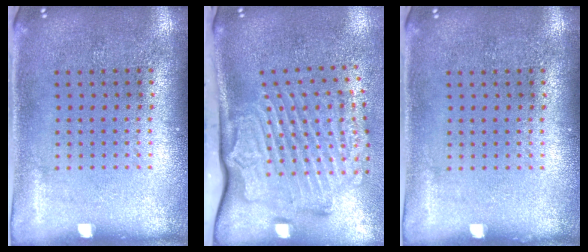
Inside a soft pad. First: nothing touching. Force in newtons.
{"total": 3.5, "press": 2.4, "slide": 2.5}
{"total": 0.0}